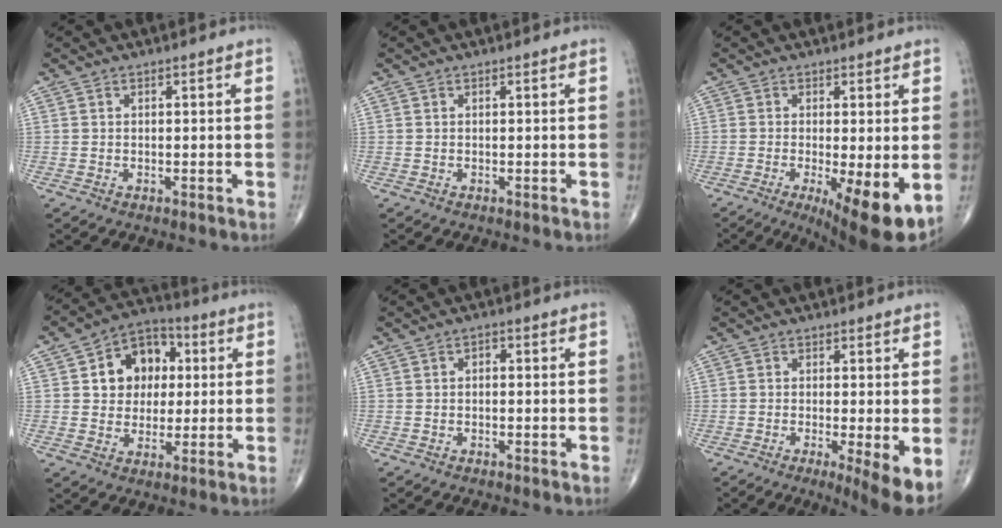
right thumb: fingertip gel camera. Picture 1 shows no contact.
{"total": 0.0}
{"total": 11.2, "force": [-3.1, 3.0, 10.4], "torque": [-0.152, -0.025, -0.040]}
{"total": 11.6, "force": [2.5, 9.2, 6.6], "torque": [-0.053, 0.010, 0.034]}
{"total": 1.1, "force": [-0.1, 0.7, 0.8], "torque": [-0.001, 0.004, -0.007]}
{"total": 6.6, "force": [-1.7, 1.0, 6.3], "torque": [-0.099, -0.021, -0.030]}